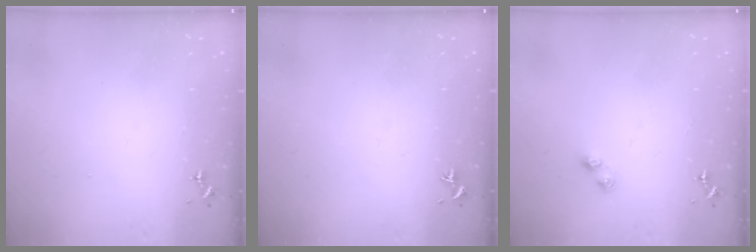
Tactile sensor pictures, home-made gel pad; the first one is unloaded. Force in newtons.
{"total": 0.0}
{"total": 4.0, "press": 4.0, "slide": 0.4}